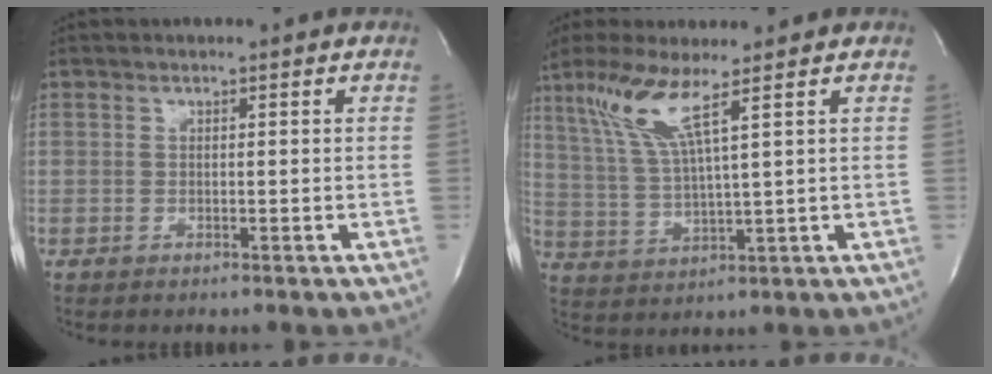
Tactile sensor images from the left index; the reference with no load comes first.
{"total": 7.6, "force": [4.4, -0.7, 6.2], "torque": [-0.141, 0.002, 0.094]}